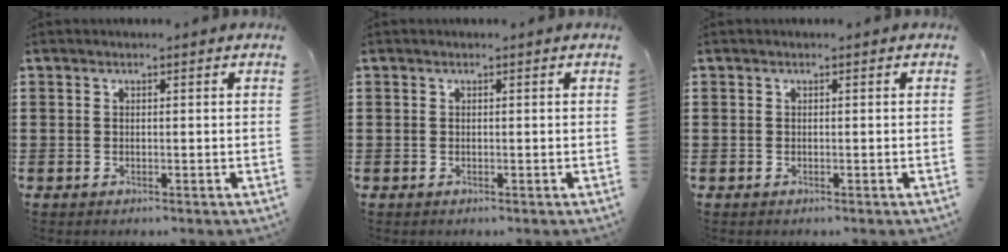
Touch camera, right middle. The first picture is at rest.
{"total": 0.0}
{"total": 0.0}